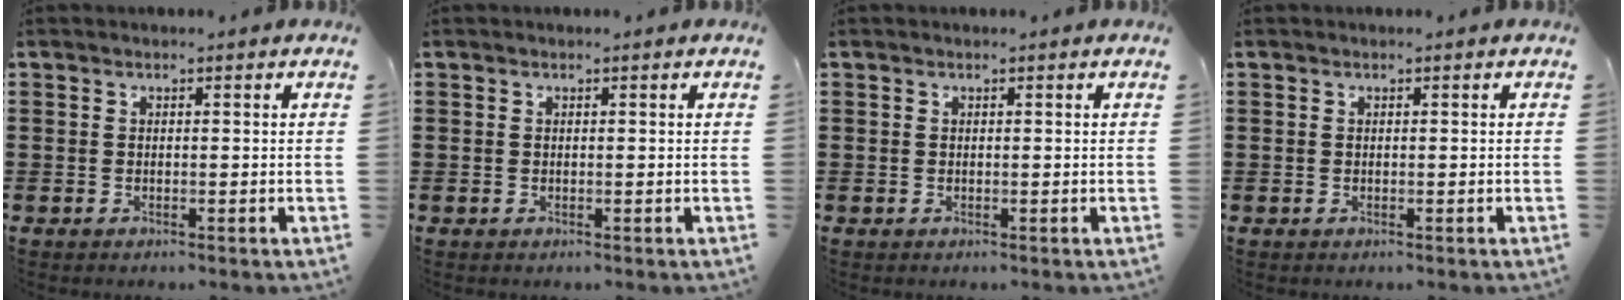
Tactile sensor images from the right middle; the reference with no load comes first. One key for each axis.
{"total": 0.0}
{"total": 0.0}
{"total": 0.0}